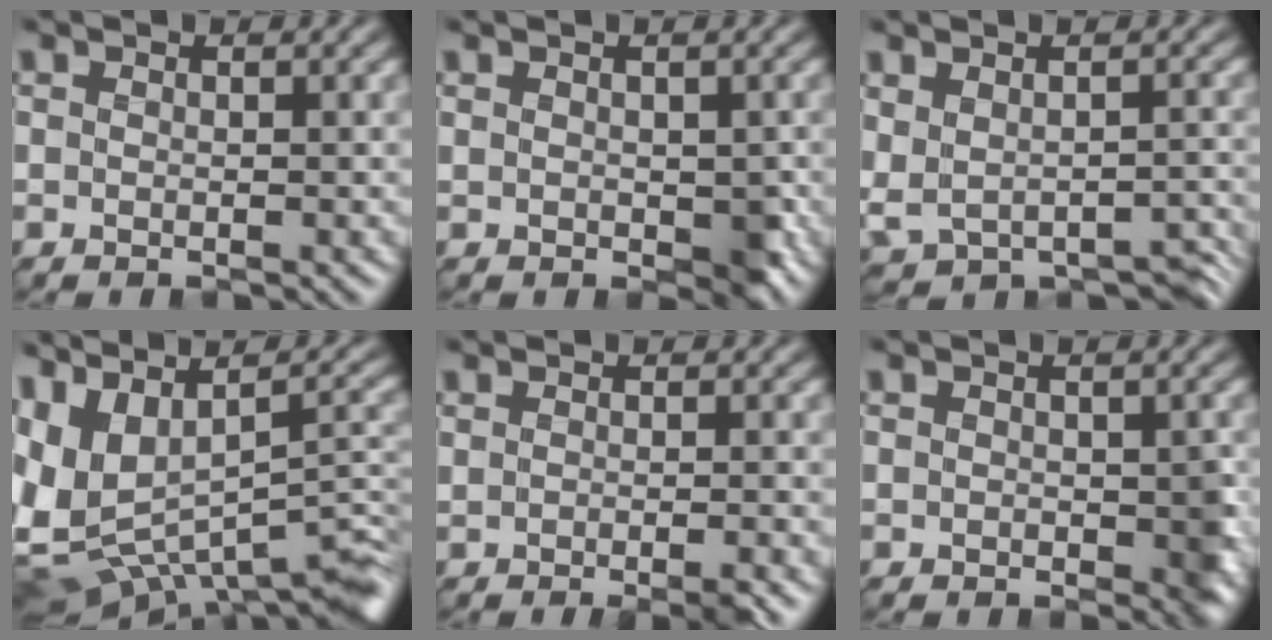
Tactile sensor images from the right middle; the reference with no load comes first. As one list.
[{"total": 3.1, "force": [-0.4, 1.8, 2.4], "torque": [-0.045, -0.008, -0.005]}, {"total": 6.0, "force": [-1.9, 3.6, 4.4], "torque": [-0.072, -0.024, -0.011]}, {"total": 12.3, "force": [-1.6, 6.9, 10.1], "torque": [-0.173, -0.020, 0.022]}, {"total": 1.9, "force": [-0.9, 0.5, 1.5], "torque": [-0.024, -0.006, -0.009]}, {"total": 2.6, "force": [-0.5, 1.6, 2.0], "torque": [-0.031, -0.007, -0.007]}]